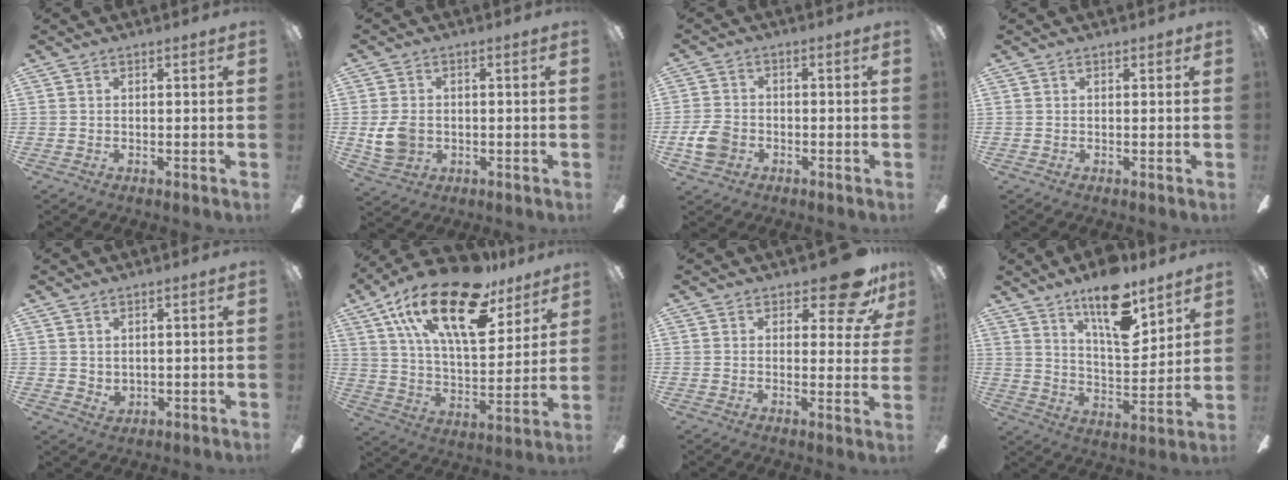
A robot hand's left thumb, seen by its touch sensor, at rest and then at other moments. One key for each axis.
{"total": 6.6, "fx": -0.6, "fy": 5.4, "fz": 3.8, "tx": -0.087, "ty": 0.007, "tz": -0.011}
{"total": 6.8, "fx": -2.5, "fy": 5.2, "fz": 3.7, "tx": -0.083, "ty": 0.011, "tz": -0.049}
{"total": 0.8, "fx": 0.5, "fy": 0.4, "fz": 0.5, "tx": -0.002, "ty": 0.000, "tz": 0.007}
{"total": 2.1, "fx": 1.5, "fy": 1.3, "fz": 0.6, "tx": -0.007, "ty": -0.007, "tz": 0.027}
{"total": 25.1, "fx": 14.8, "fy": 10.1, "fz": 17.5, "tx": -0.310, "ty": -0.078, "tz": 0.252}
{"total": 10.9, "fx": 7.3, "fy": 4.2, "fz": 6.9, "tx": -0.082, "ty": -0.041, "tz": 0.126}
{"total": 16.3, "fx": 11.5, "fy": 5.6, "fz": 10.1, "tx": -0.167, "ty": -0.067, "tz": 0.194}